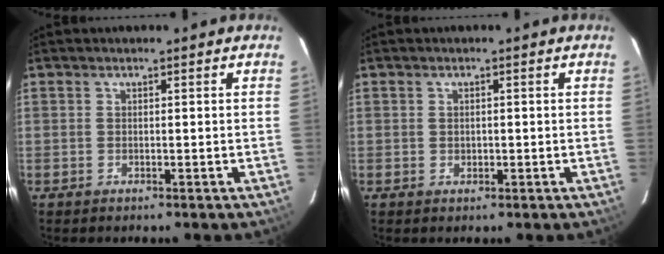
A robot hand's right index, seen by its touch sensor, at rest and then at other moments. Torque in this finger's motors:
{"motor_torque": [-0.09, -0.01, -0.03, -0.02]}